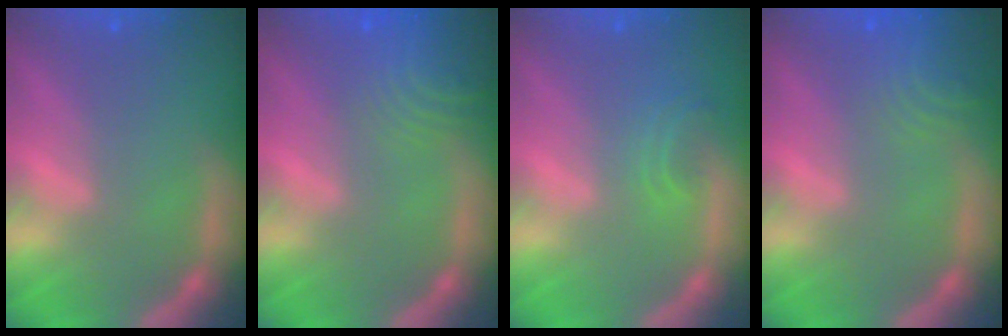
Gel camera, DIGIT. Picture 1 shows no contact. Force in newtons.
{"total": 8.5}
{"total": 1.9}
{"total": 6.1}